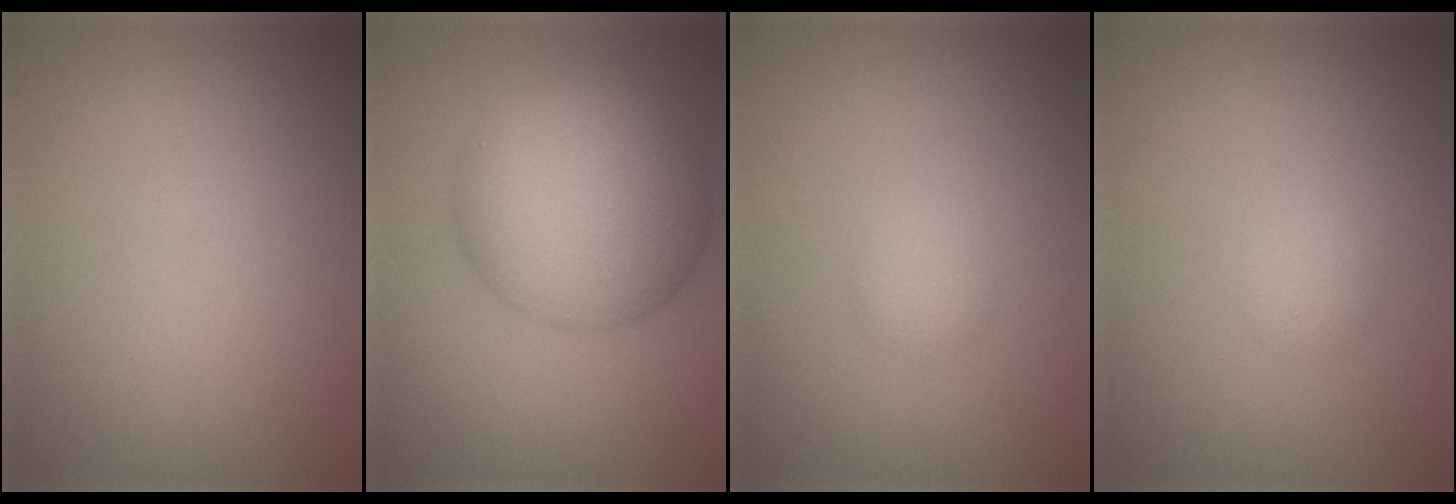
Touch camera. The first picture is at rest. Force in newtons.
{"total": 11.2, "press": 11.2, "slide": 0.5}
{"total": 1.4, "press": 1.4, "slide": 0.1}
{"total": 1.3, "press": 1.3, "slide": 0.1}